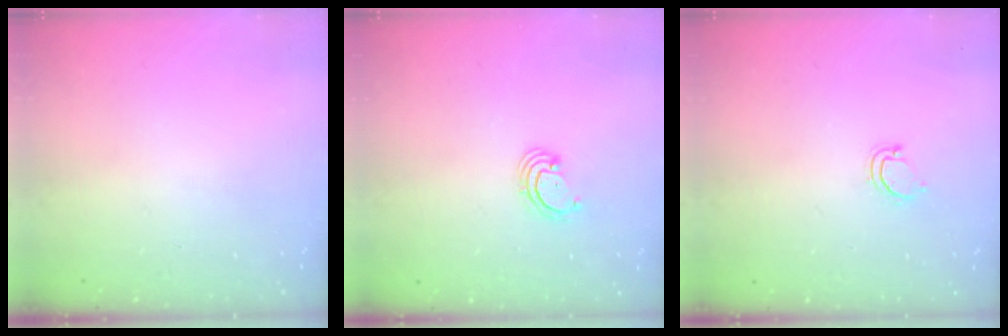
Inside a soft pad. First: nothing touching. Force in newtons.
{"total": 2.6, "press": 2.6, "slide": 0.3}
{"total": 3.1, "press": 3.1, "slide": 0.2}